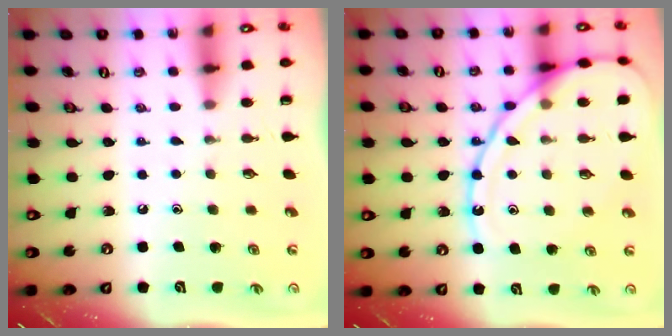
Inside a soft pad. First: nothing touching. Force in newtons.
{"total": 15.3, "press": 15.3, "slide": 1.5}